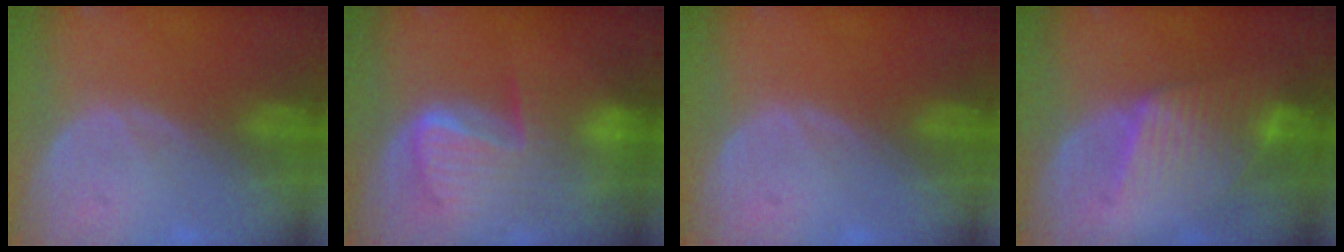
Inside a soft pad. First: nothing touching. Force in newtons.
{"total": 10.1, "press": 8.7, "slide": 5.2}
{"total": 0.0}
{"total": 6.6, "press": 6.6, "slide": 0.1}